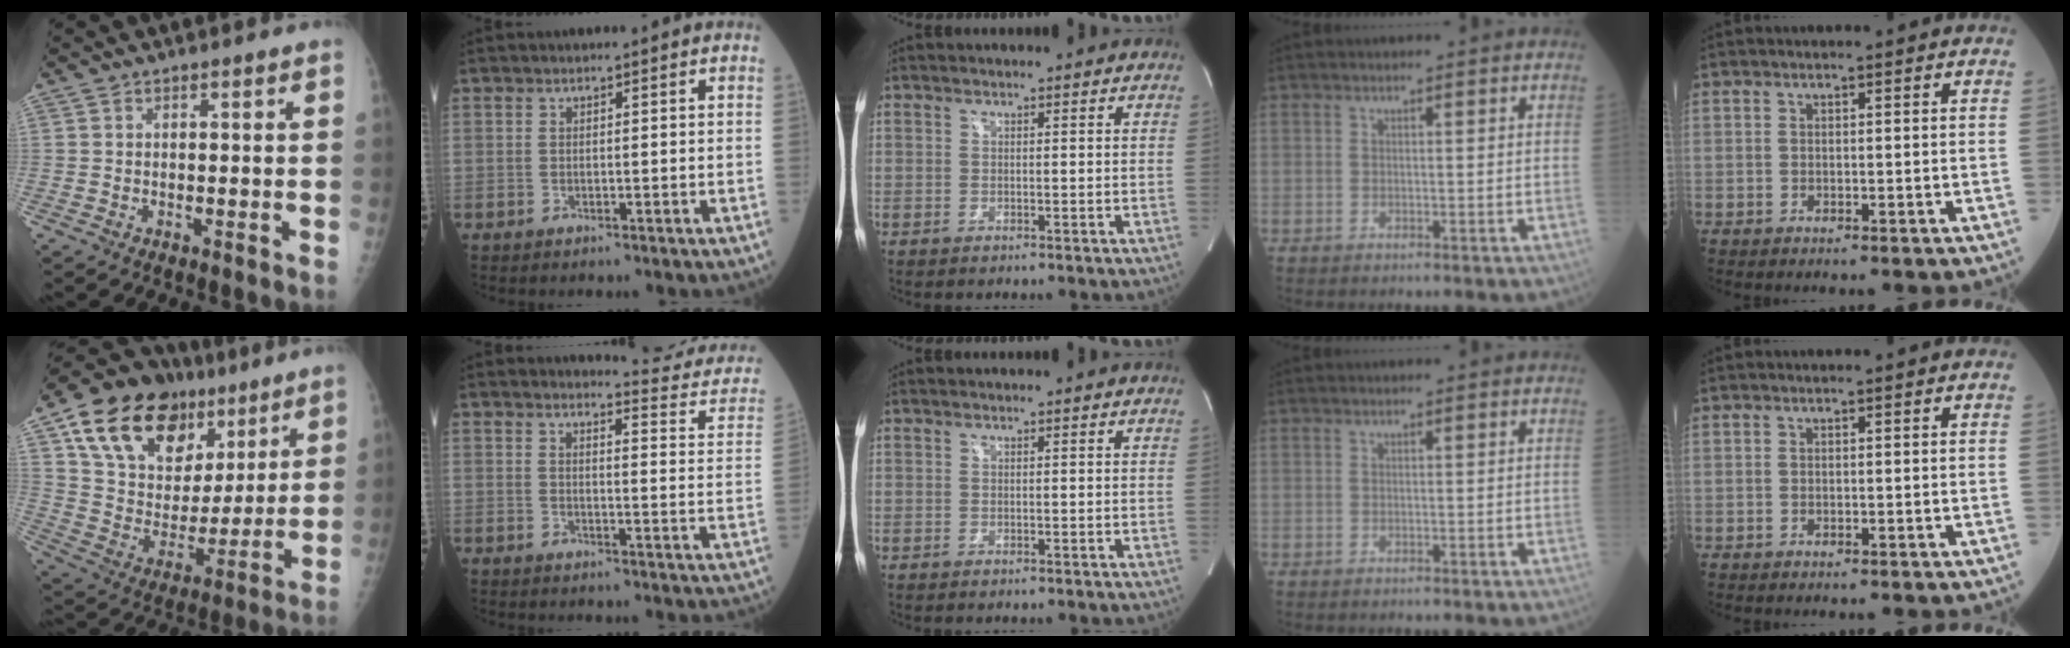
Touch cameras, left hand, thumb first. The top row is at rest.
{"thumb": {"total": 24.2, "force": [13.0, 15.3, 13.5], "torque": [-0.194, -0.016, 0.232]}, "index": {"total": 10.6, "force": [10.5, -0.3, 1.2], "torque": [-0.008, -0.080, 0.105]}}